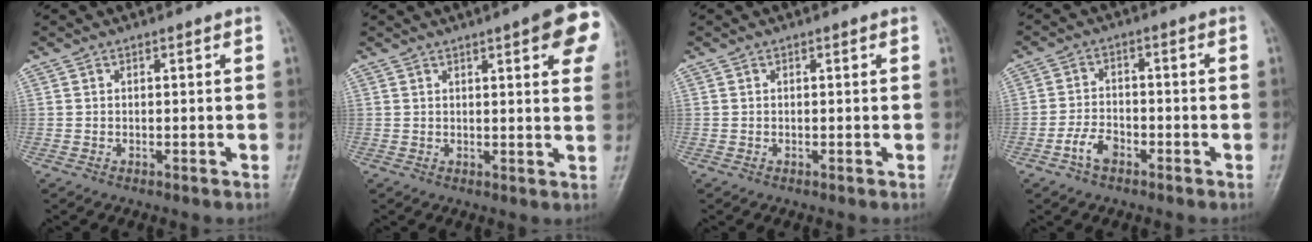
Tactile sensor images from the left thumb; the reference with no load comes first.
{"total": 10.9, "force": [4.8, 2.6, 9.4], "torque": [-0.089, -0.010, 0.051]}
{"total": 0.0}
{"total": 4.5, "force": [-2.7, 2.6, 2.6], "torque": [-0.046, 0.021, -0.053]}